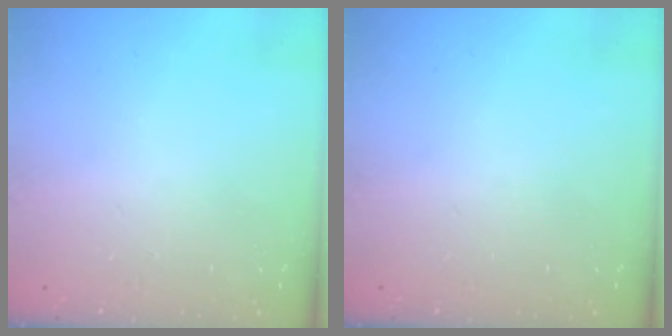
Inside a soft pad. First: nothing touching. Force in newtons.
{"total": 0.0}